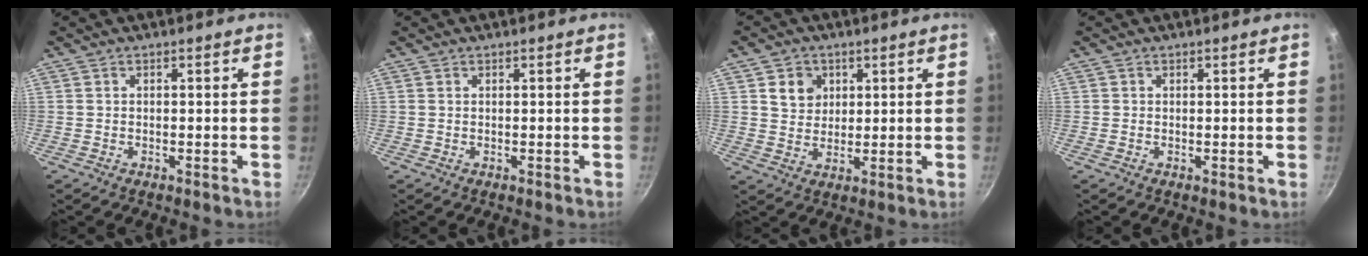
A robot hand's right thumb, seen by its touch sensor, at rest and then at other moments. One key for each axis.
{"total": 0.0}
{"total": 5.8, "fx": 2.0, "fy": 4.9, "fz": 2.3, "tx": -0.011, "ty": -0.003, "tz": 0.037}
{"total": 0.0}